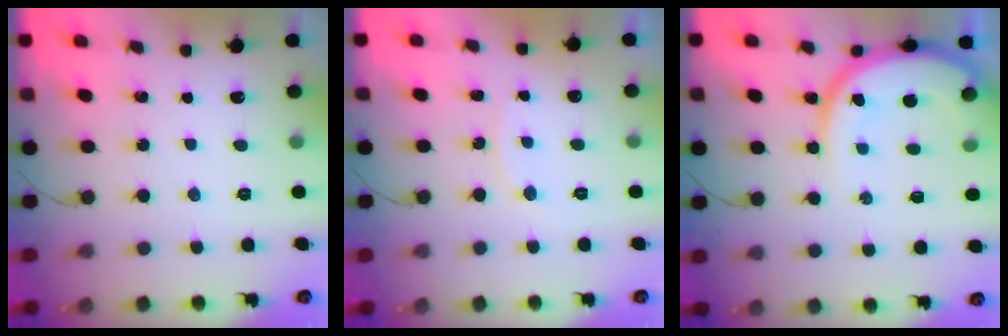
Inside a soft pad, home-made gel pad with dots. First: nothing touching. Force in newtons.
{"total": 6.6, "press": 6.6, "slide": 0.3}
{"total": 13.0, "press": 12.9, "slide": 1.7}